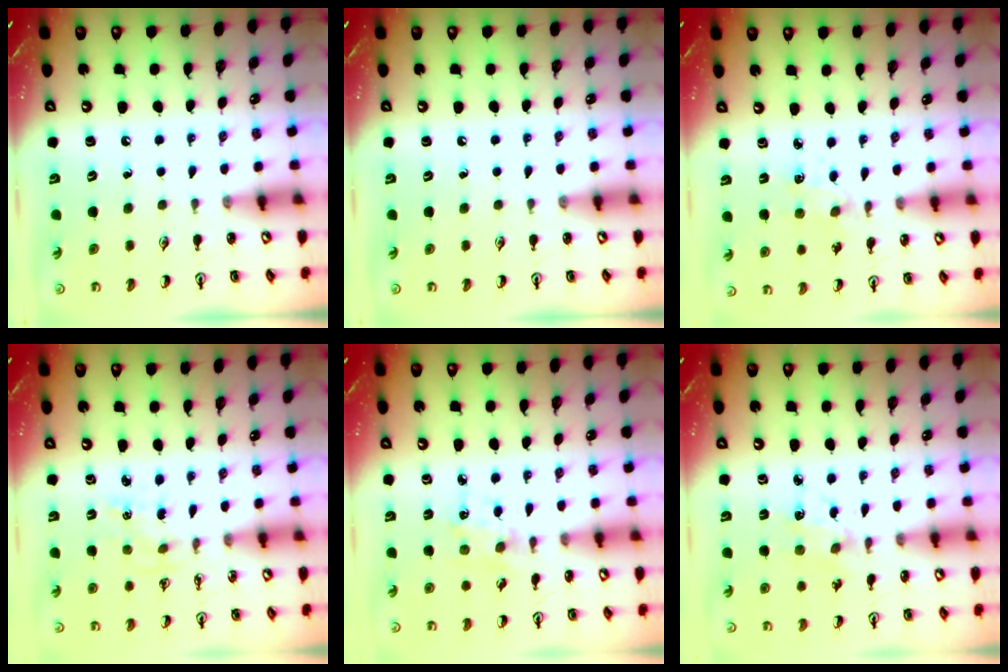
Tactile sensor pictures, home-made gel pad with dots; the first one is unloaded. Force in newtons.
{"total": 0.0}
{"total": 1.9, "press": 1.8, "slide": 0.2}
{"total": 1.0, "press": 1.0, "slide": 0.1}
{"total": 1.7, "press": 1.7, "slide": 0.3}
{"total": 2.0, "press": 2.0, "slide": 0.5}